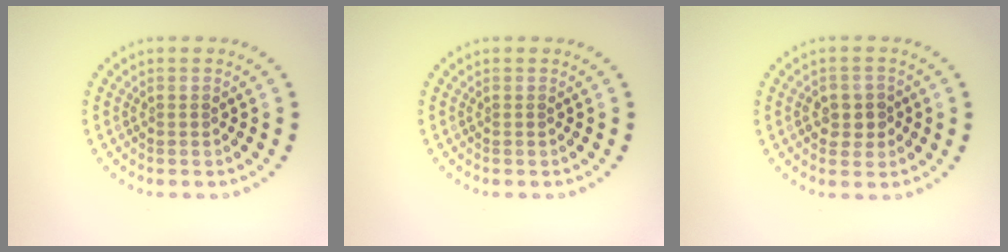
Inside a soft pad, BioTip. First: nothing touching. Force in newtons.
{"total": 0.0}
{"total": 1.9, "press": 1.8, "slide": 0.2}